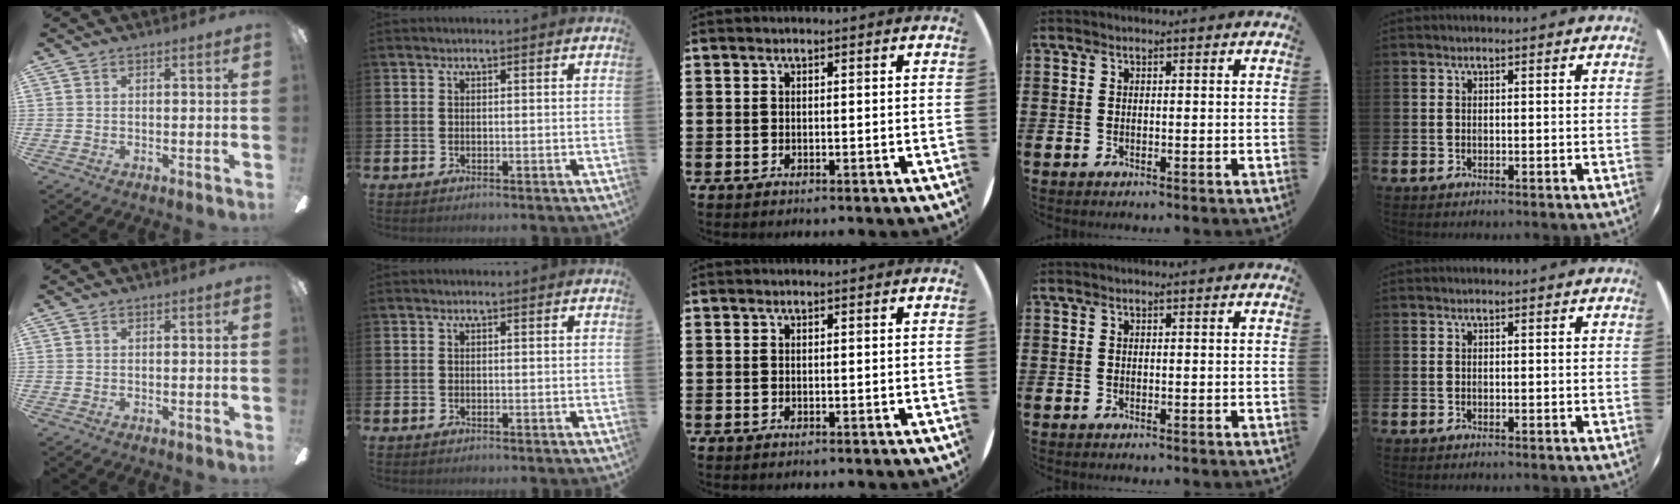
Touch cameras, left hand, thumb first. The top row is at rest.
{}